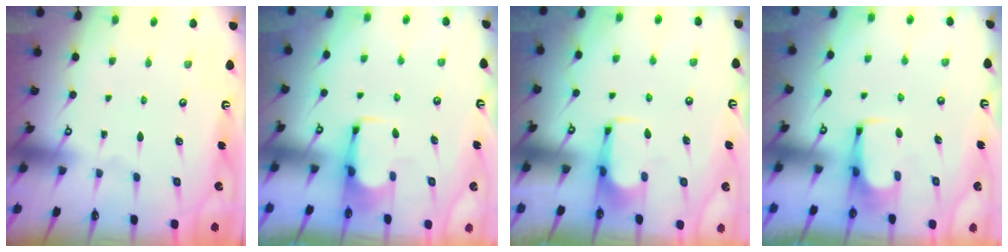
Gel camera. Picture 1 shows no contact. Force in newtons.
{"total": 1.7, "press": 1.6, "slide": 0.7}
{"total": 1.9, "press": 1.9, "slide": 0.3}
{"total": 4.0, "press": 4.0, "slide": 0.4}